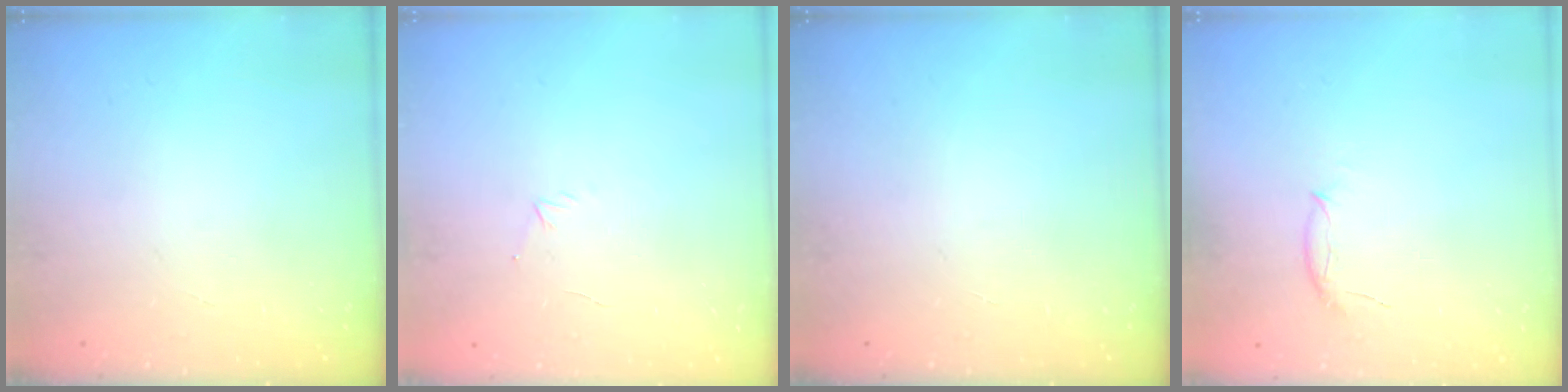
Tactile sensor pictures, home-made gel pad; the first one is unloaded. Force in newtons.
{"total": 3.2, "press": 3.1, "slide": 0.8}
{"total": 0.0}
{"total": 5.6, "press": 5.5, "slide": 0.9}